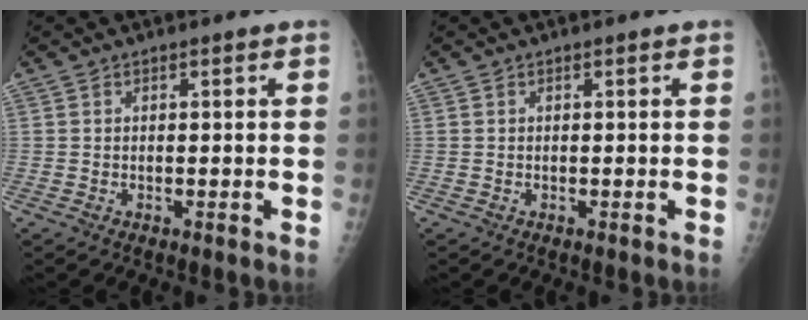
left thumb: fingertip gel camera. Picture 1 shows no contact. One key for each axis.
{"total": 0.0}